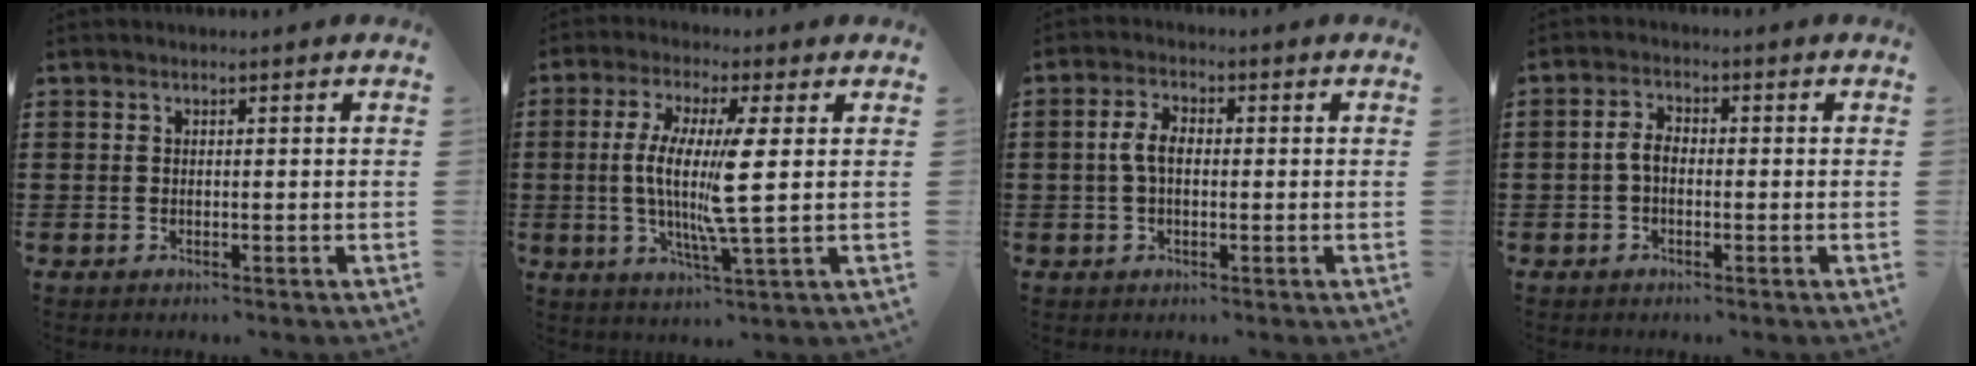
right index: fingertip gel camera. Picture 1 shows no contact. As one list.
[{"total": 9.0, "force": [0.4, 0.5, 9.0], "torque": [-0.178, -0.014, 0.000]}, {"total": 3.9, "force": [-0.1, 2.1, 3.3], "torque": [-0.079, 0.002, -0.007]}, {"total": 3.0, "force": [-0.6, 1.7, 2.4], "torque": [-0.062, 0.000, -0.017]}]